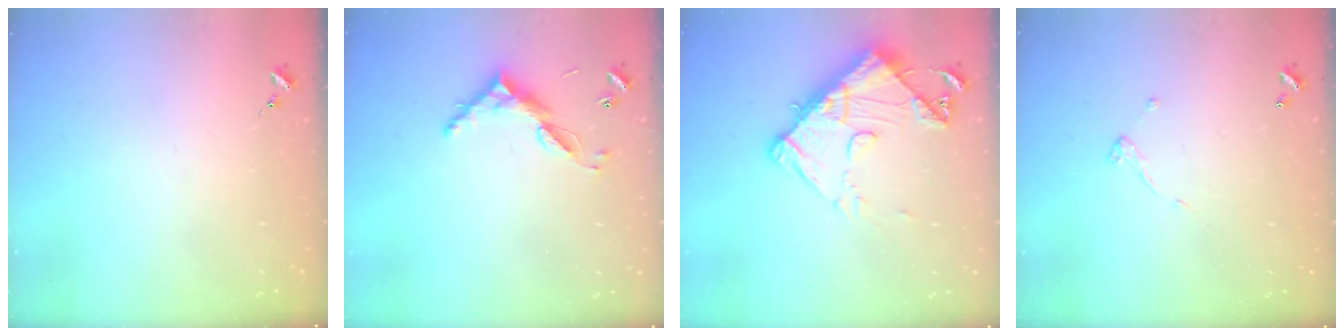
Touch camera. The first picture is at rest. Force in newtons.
{"total": 8.7, "press": 8.7, "slide": 0.5}
{"total": 13.6, "press": 13.5, "slide": 1.3}
{"total": 4.4, "press": 4.4, "slide": 0.2}